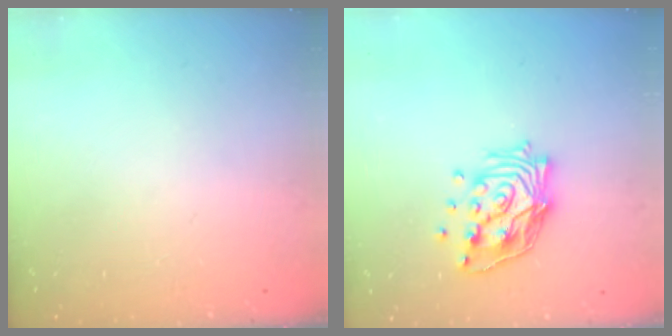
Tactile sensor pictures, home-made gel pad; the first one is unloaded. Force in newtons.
{"total": 13.5, "press": 13.4, "slide": 1.0}